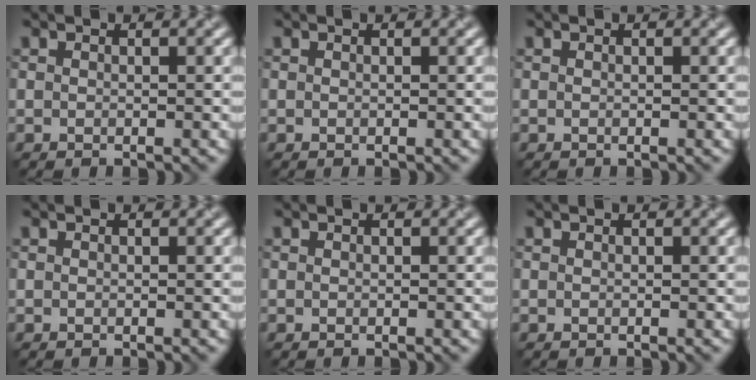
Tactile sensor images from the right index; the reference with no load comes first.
{"total": 0.0}
{"total": 0.0}
{"total": 0.0}
{"total": 0.0}
{"total": 0.0}